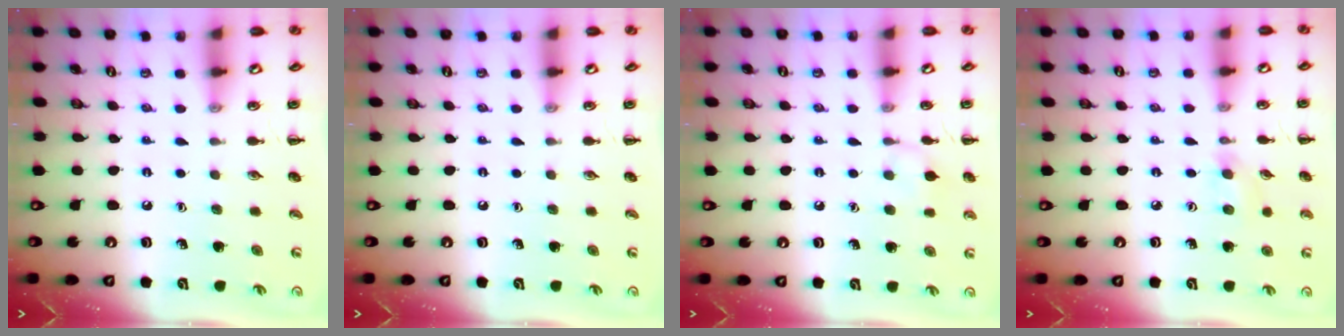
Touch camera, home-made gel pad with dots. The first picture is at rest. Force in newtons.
{"total": 0.0}
{"total": 7.3, "press": 7.0, "slide": 2.1}
{"total": 4.8, "press": 4.4, "slide": 1.8}